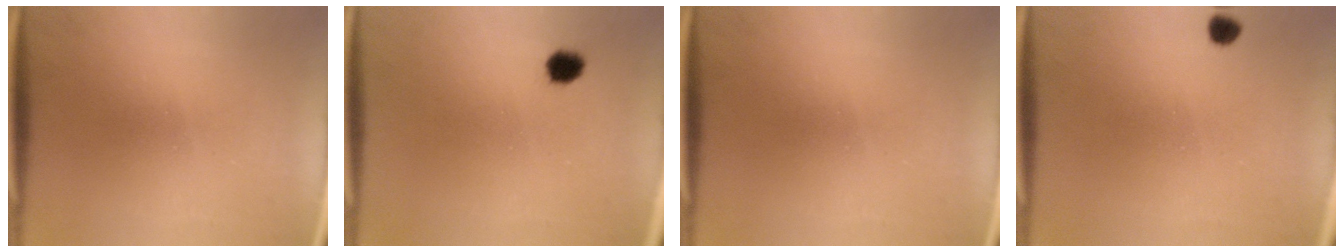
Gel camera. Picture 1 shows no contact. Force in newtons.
{"total": 2.7}
{"total": 0.0}
{"total": 1.7}